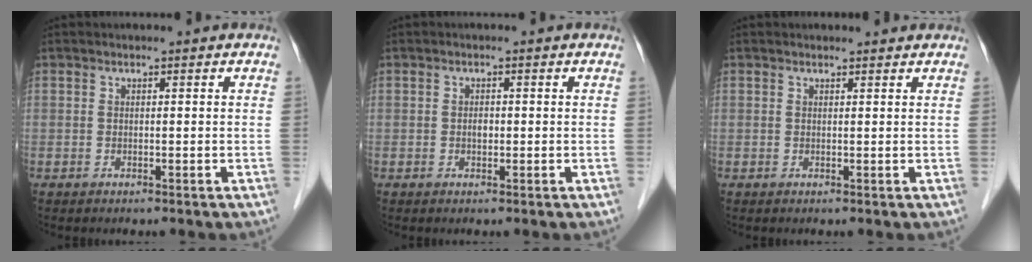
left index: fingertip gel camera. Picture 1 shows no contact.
{"total": 1.0, "force": [-0.2, 0.6, 0.7], "torque": [-0.013, 0.000, -0.004]}
{"total": 1.9, "force": [1.9, 0.4, 0.3], "torque": [-0.012, 0.005, 0.022]}